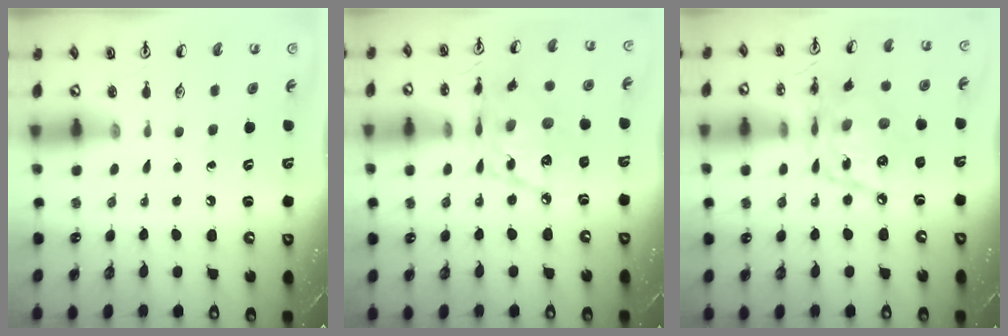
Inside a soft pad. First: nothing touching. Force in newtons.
{"total": 14.9, "press": 14.9, "slide": 0.9}
{"total": 15.8, "press": 15.8, "slide": 1.2}